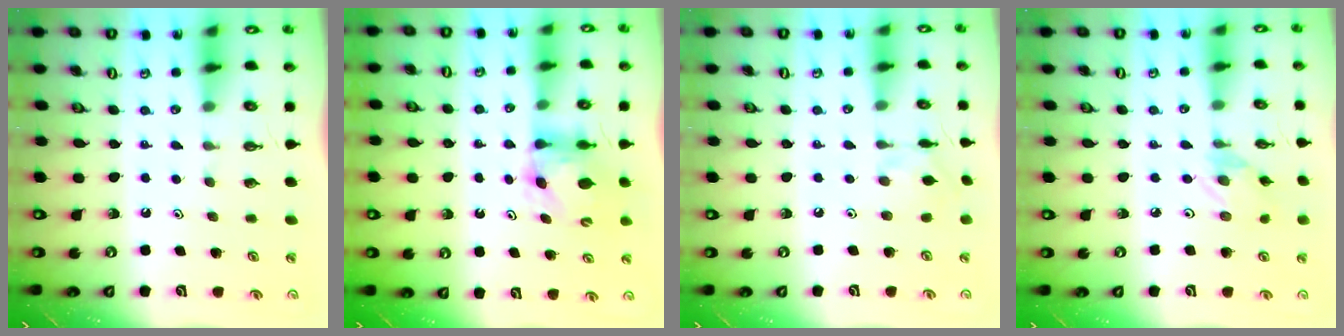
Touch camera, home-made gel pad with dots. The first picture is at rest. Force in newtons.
{"total": 5.7, "press": 5.7, "slide": 0.6}
{"total": 2.1, "press": 2.1, "slide": 0.3}
{"total": 1.5, "press": 1.5, "slide": 0.0}